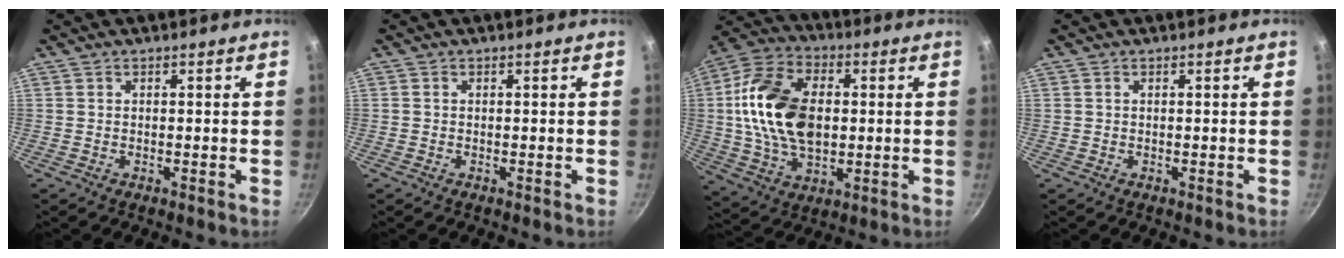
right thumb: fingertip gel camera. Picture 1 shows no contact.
{"total": 0.0}
{"total": 19.4, "force": [1.2, 12.5, 14.8], "torque": [-0.256, 0.012, 0.016]}
{"total": 0.0}